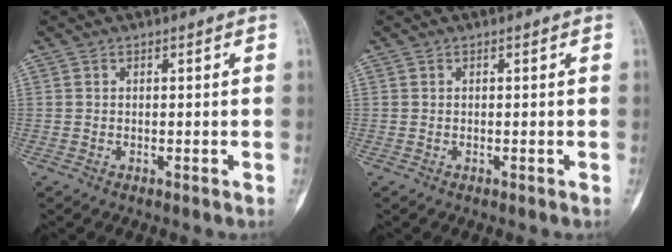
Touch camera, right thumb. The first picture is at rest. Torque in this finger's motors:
{"motor_torque": [0.00, 0.00, 0.00, 0.00, 0.00]}